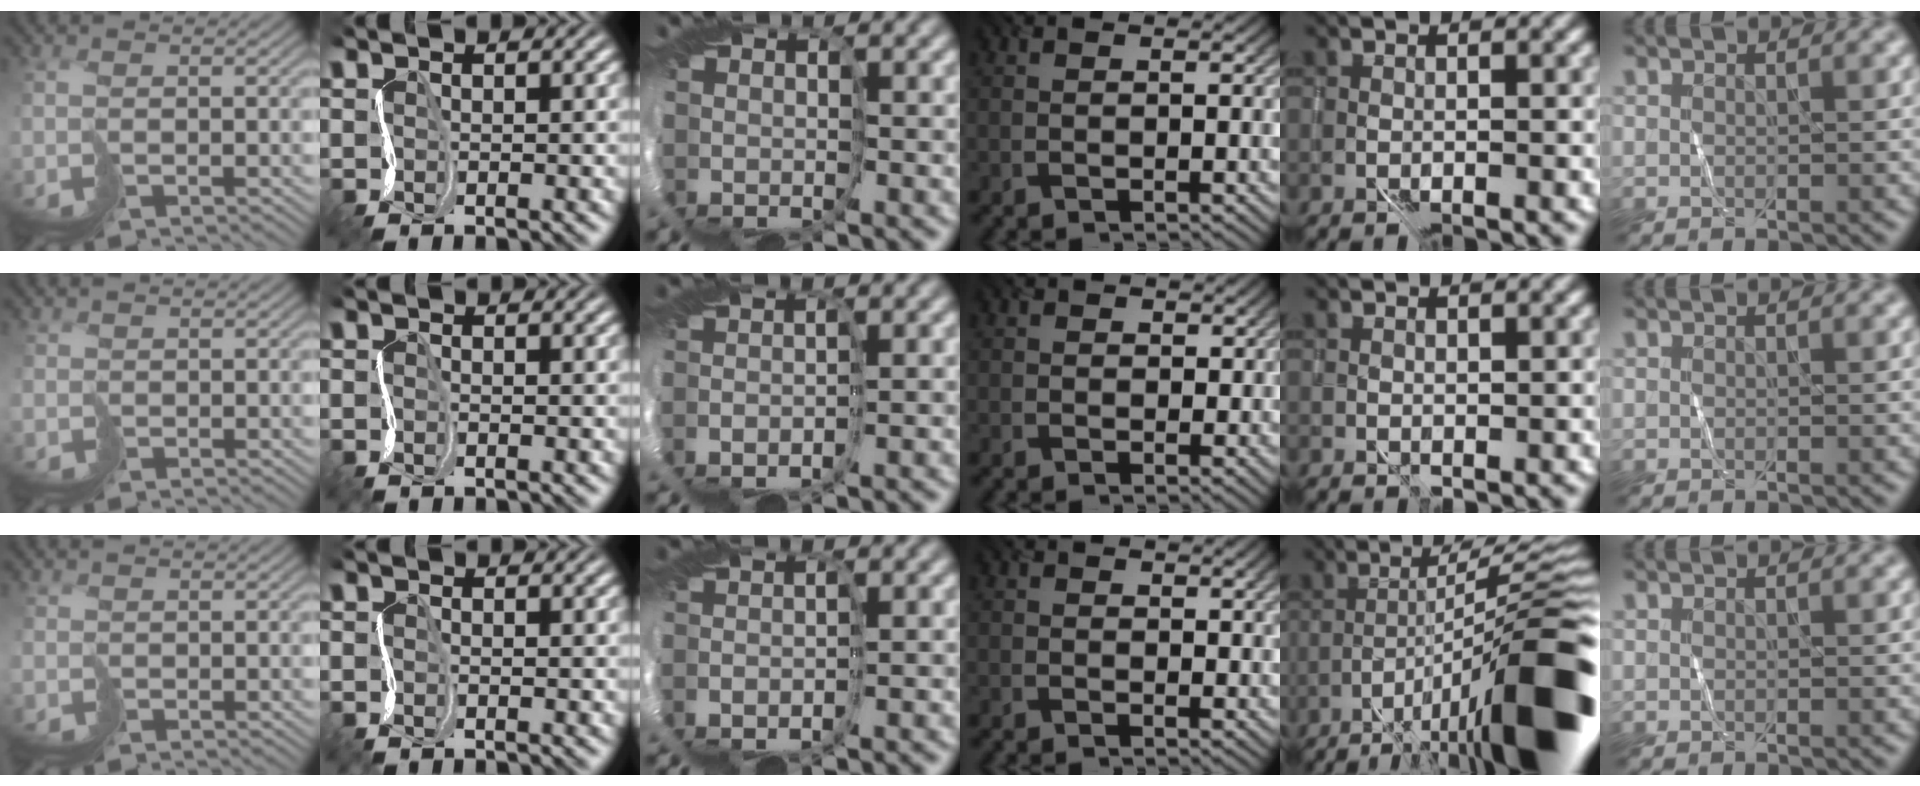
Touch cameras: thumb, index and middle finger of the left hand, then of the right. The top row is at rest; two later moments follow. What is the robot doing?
{"motion": "cut", "object": "paper bag"}